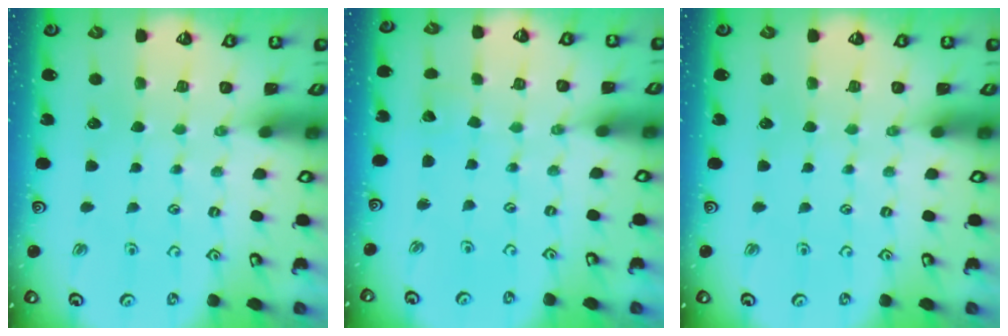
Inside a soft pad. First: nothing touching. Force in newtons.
{"total": 1.9, "press": 1.9, "slide": 0.3}
{"total": 0.0}